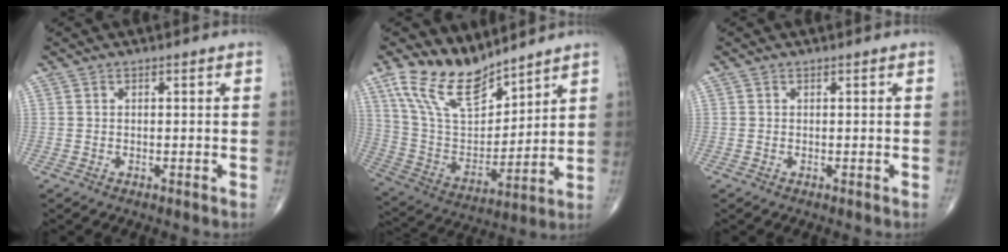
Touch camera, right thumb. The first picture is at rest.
{"total": 14.9, "force": [11.7, 6.1, 7.0], "torque": [-0.107, -0.064, 0.238]}
{"total": 0.0}